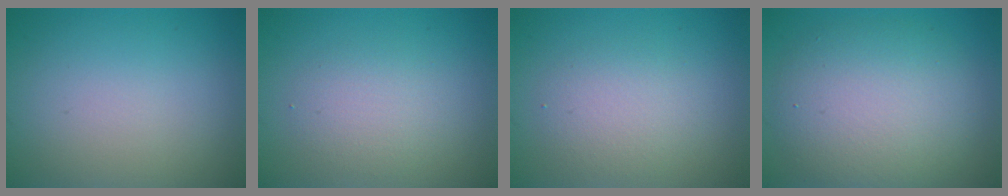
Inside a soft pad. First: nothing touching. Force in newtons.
{"total": 2.4, "press": 2.4, "slide": 0.1}
{"total": 2.8, "press": 2.8, "slide": 0.1}
{"total": 7.4, "press": 7.4, "slide": 0.4}